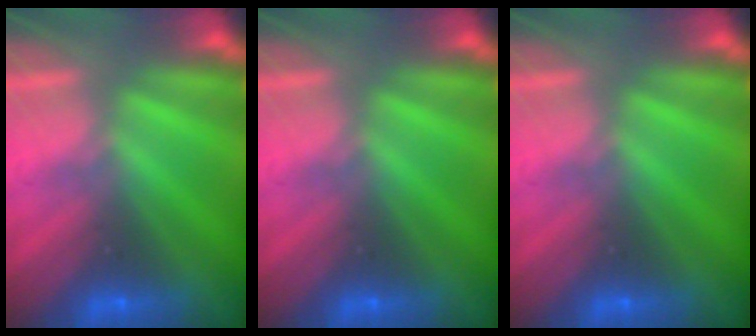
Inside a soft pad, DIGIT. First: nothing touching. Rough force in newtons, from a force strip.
{"total": 0.0}
{"total": 0.0}